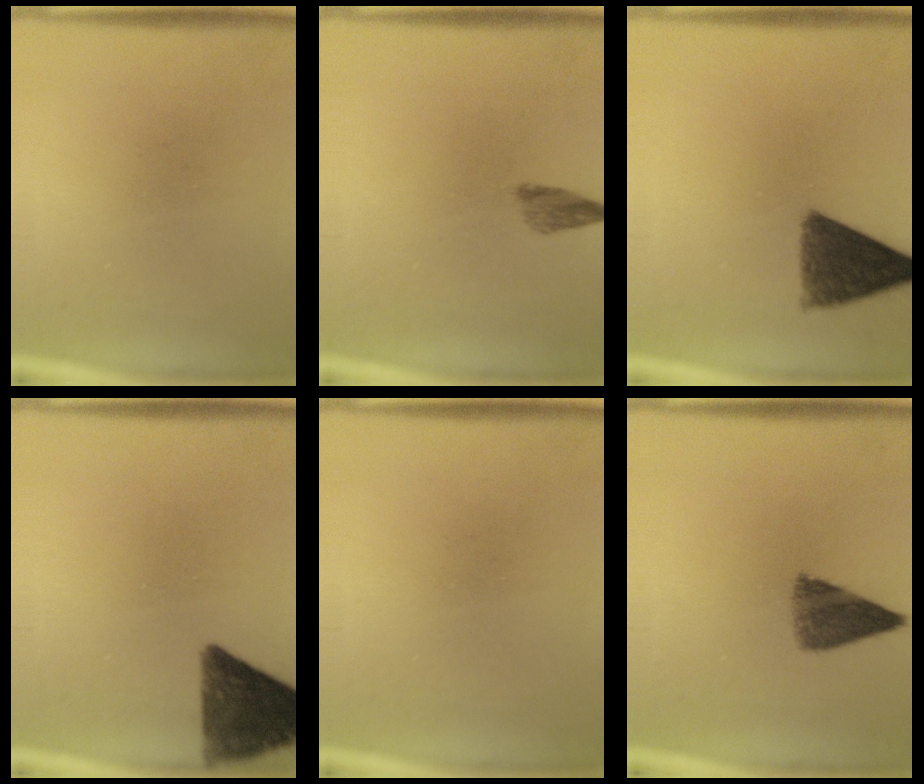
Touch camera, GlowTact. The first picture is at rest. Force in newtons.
{"total": 2.1}
{"total": 9.7}
{"total": 11.4}
{"total": 0.0}
{"total": 6.7}